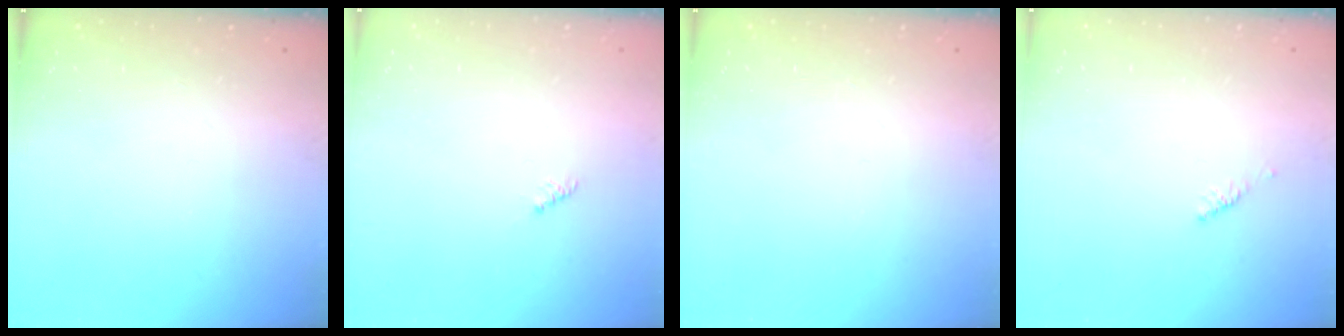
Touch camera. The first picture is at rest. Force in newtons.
{"total": 1.1, "press": 1.1, "slide": 0.3}
{"total": 0.0}
{"total": 2.4, "press": 2.3, "slide": 0.7}